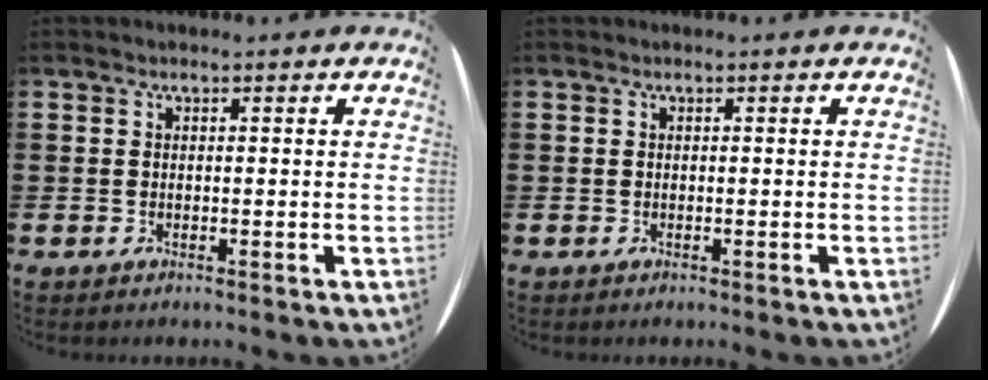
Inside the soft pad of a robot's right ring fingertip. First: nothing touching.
{"total": 0.0}